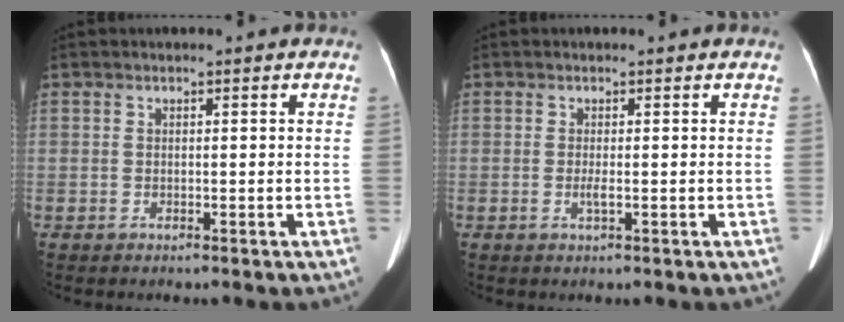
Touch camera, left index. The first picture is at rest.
{"total": 1.1, "force": [-0.2, 0.0, 1.1], "torque": [-0.023, -0.002, -0.004]}